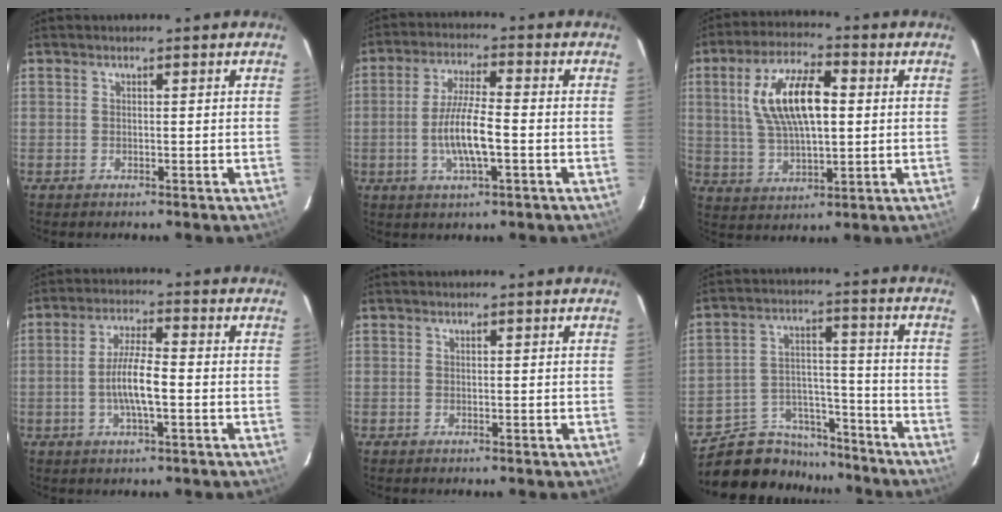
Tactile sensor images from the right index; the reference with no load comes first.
{"total": 8.6, "force": [-2.0, 1.7, 8.2], "torque": [-0.162, -0.002, -0.038]}
{"total": 14.0, "force": [2.6, 5.6, 12.5], "torque": [-0.241, 0.015, 0.052]}
{"total": 7.0, "force": [-1.5, 1.2, 6.8], "torque": [-0.130, 0.003, -0.028]}
{"total": 0.0}
{"total": 14.6, "force": [-12.5, 6.8, 3.0], "torque": [-0.076, 0.041, -0.188]}